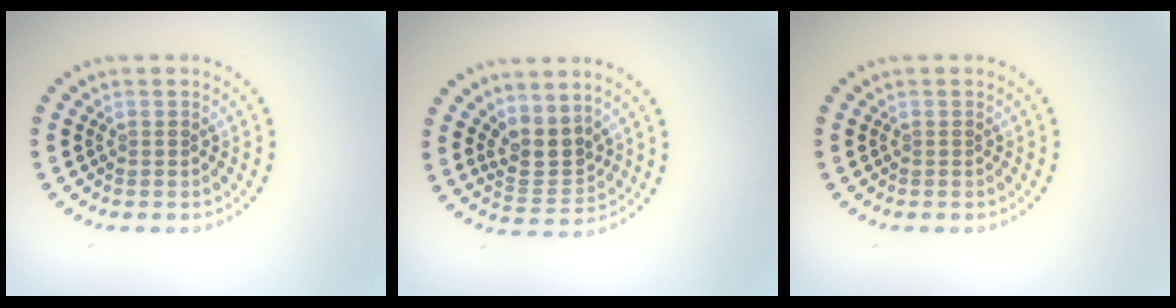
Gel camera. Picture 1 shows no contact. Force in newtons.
{"total": 3.3, "press": 2.9, "slide": 1.7}
{"total": 0.0}